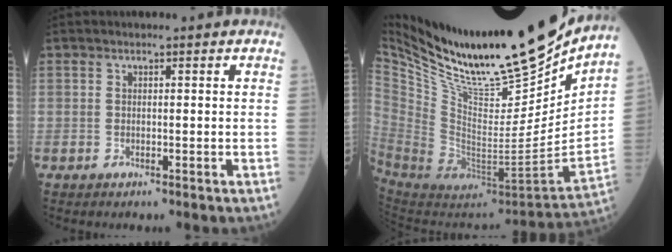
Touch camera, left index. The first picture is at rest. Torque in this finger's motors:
{"motor_torque": [0.58, -0.89, 0.10, 0.05]}